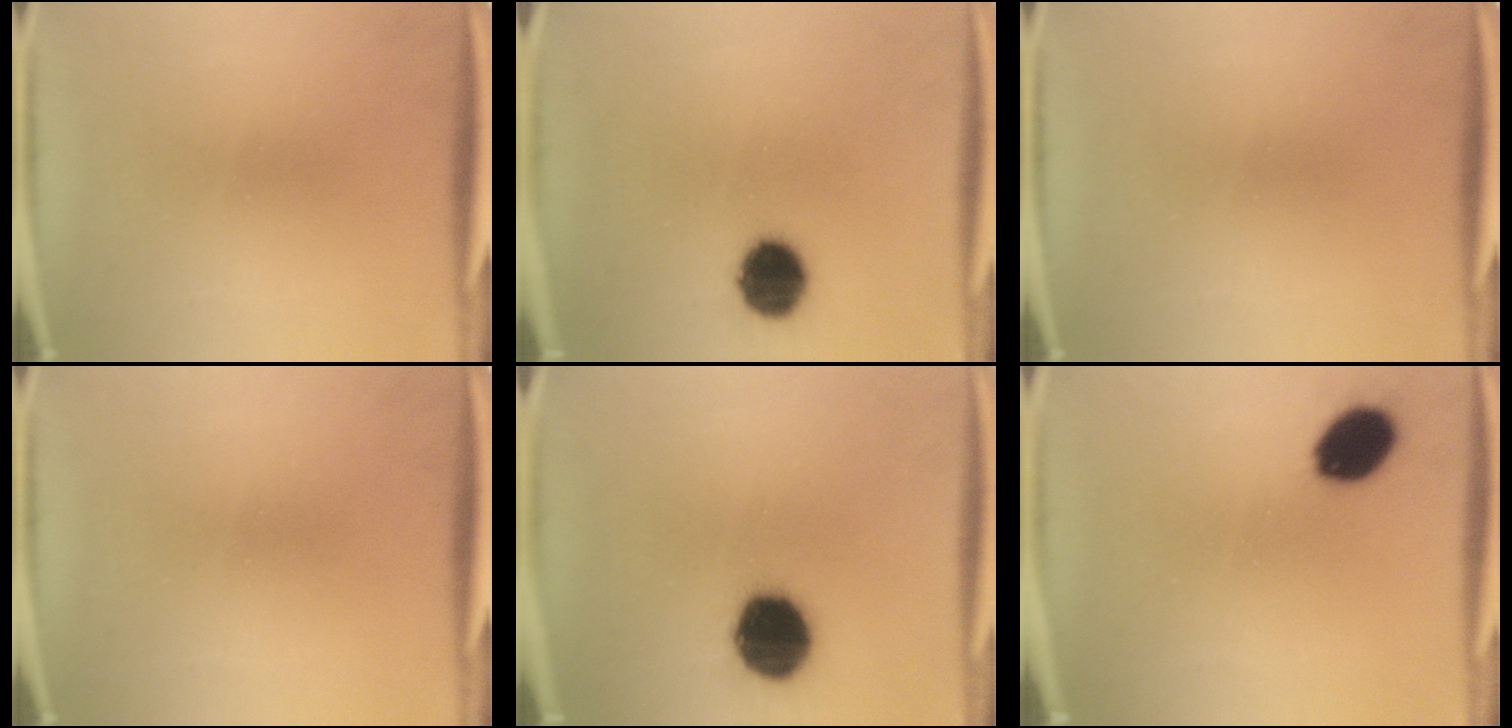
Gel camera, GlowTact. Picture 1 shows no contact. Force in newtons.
{"total": 10.7}
{"total": 0.0}
{"total": 0.0}
{"total": 15.8}
{"total": 9.9}